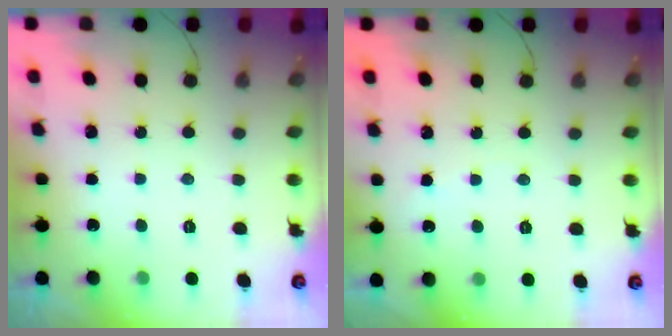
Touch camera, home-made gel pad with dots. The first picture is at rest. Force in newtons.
{"total": 1.9, "press": 1.8, "slide": 0.2}